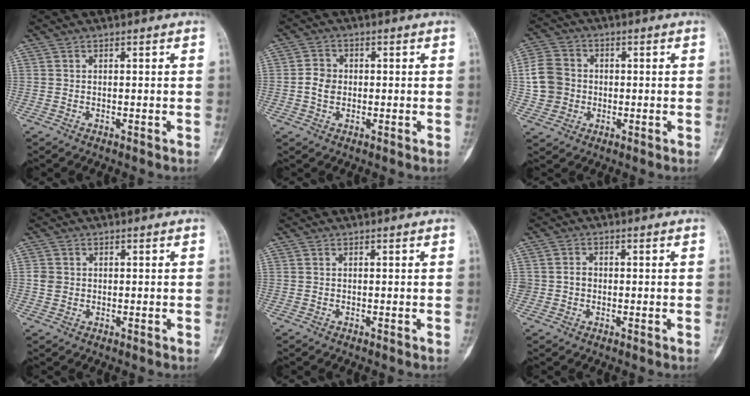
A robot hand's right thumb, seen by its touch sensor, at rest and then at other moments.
{"total": 3.5, "force": [-0.4, 3.0, 1.8], "torque": [-0.023, 0.009, -0.012]}
{"total": 8.4, "force": [-0.2, 7.6, 3.6], "torque": [-0.052, 0.015, -0.011]}
{"total": 2.1, "force": [0.1, 2.0, 0.8], "torque": [-0.005, 0.004, 0.001]}
{"total": 0.0}
{"total": 2.1, "force": [-0.3, 1.9, 0.8], "torque": [0.000, 0.007, -0.008]}